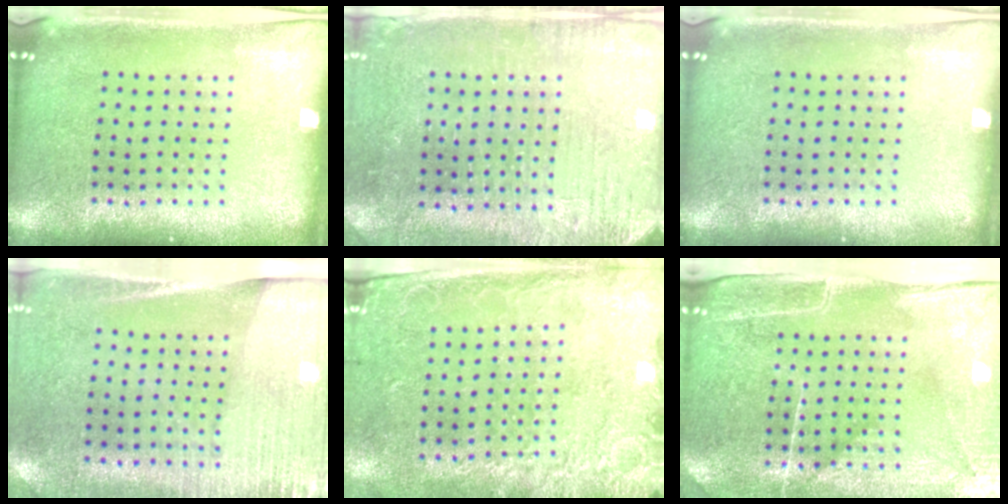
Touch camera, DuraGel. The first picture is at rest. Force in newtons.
{"total": 2.9, "press": 2.8, "slide": 0.7}
{"total": 0.0}
{"total": 2.8, "press": 2.5, "slide": 1.3}
{"total": 2.6, "press": 2.0, "slide": 1.7}
{"total": 4.5, "press": 3.8, "slide": 2.4}